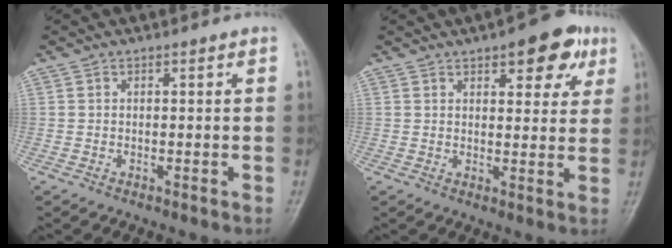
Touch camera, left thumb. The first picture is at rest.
{"total": 9.6, "force": [5.2, 4.3, 6.9], "torque": [-0.052, -0.016, 0.061]}